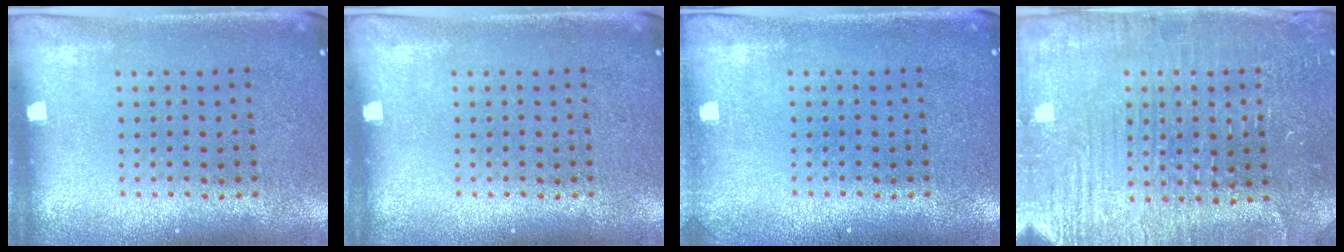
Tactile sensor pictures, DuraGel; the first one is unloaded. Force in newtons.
{"total": 0.0}
{"total": 0.7, "press": 0.7, "slide": 0.0}
{"total": 3.7, "press": 3.6, "slide": 0.7}